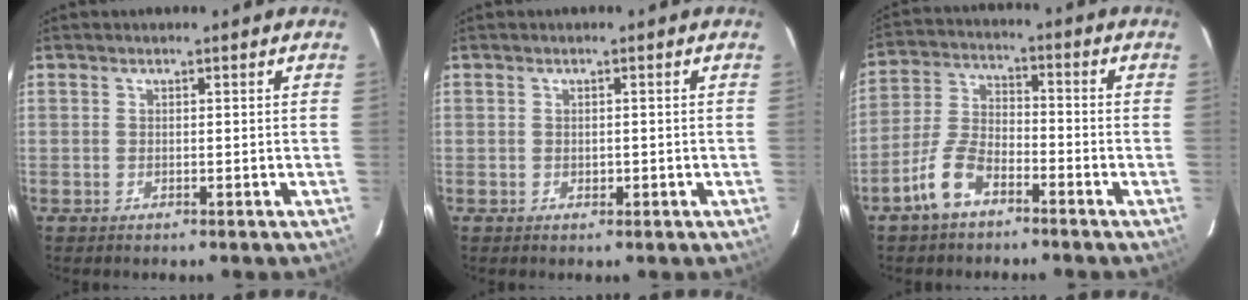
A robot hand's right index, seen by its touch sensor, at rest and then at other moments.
{"total": 0.8, "force": [-0.3, 0.5, 0.6], "torque": [-0.010, 0.000, -0.002]}
{"total": 7.6, "force": [-4.8, 3.6, 4.7], "torque": [-0.117, 0.010, -0.099]}